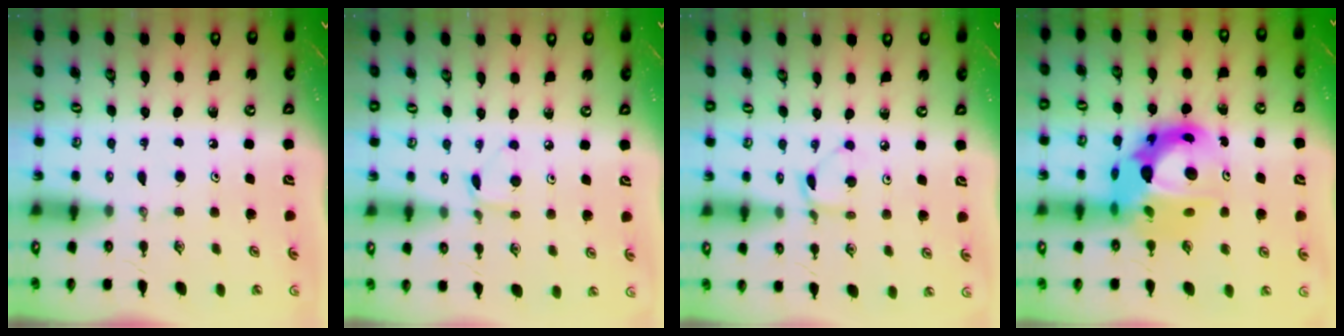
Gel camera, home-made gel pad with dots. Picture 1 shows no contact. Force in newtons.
{"total": 4.4, "press": 4.3, "slide": 0.6}
{"total": 2.8, "press": 2.8, "slide": 0.3}
{"total": 16.4, "press": 16.3, "slide": 1.6}